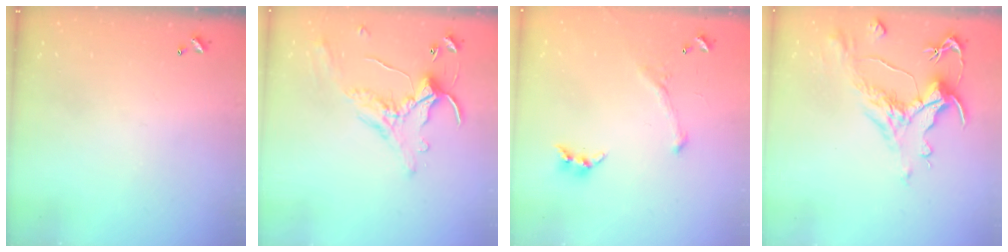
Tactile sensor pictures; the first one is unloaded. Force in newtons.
{"total": 0.9, "press": 0.1, "slide": 0.9}
{"total": 2.8, "press": 2.6, "slide": 1.0}
{"total": 1.8, "press": 1.1, "slide": 1.4}